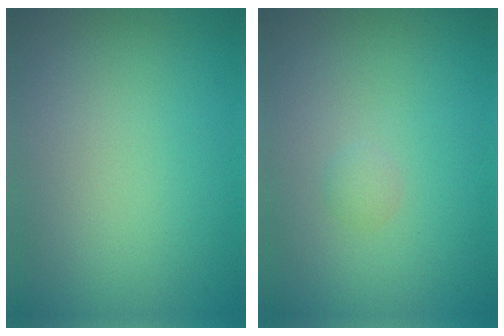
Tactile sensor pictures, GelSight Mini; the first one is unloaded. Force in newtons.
{"total": 0.7, "press": 0.7, "slide": 0.1}